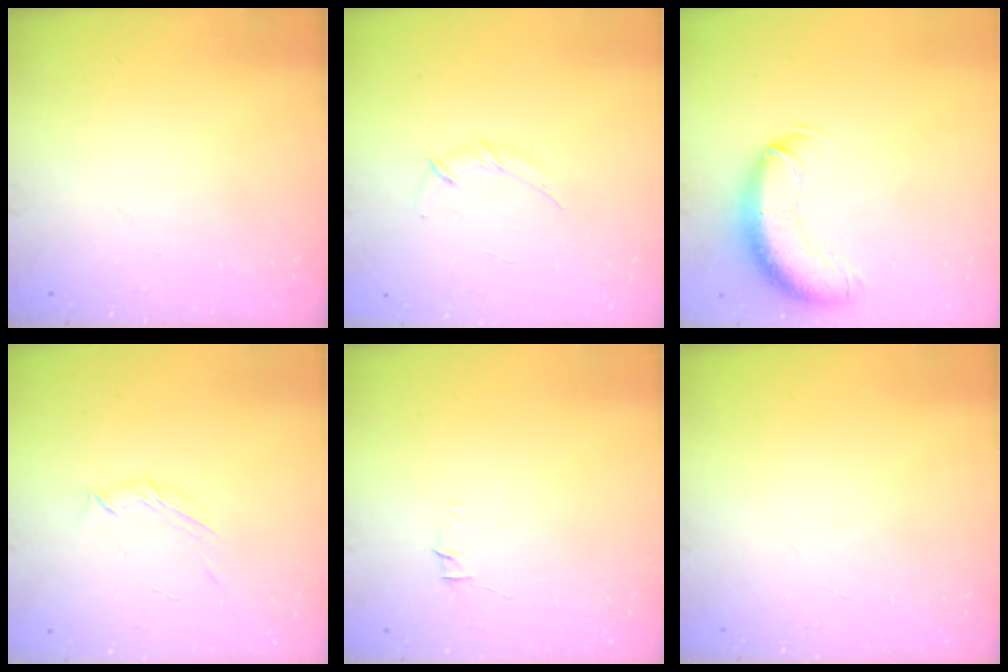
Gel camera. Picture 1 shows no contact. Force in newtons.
{"total": 3.0, "press": 2.9, "slide": 0.8}
{"total": 12.5, "press": 12.2, "slide": 3.0}
{"total": 3.6, "press": 3.5, "slide": 0.8}
{"total": 4.5, "press": 4.4, "slide": 1.0}
{"total": 0.0}